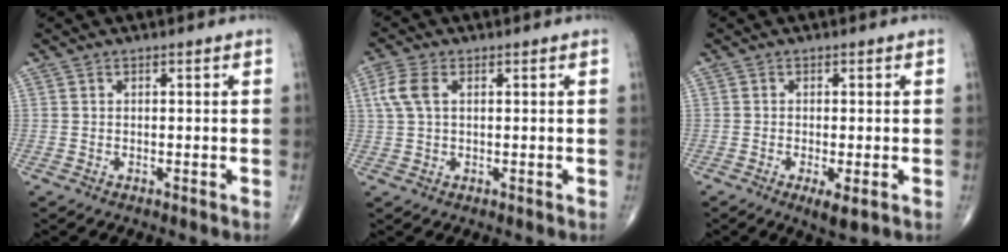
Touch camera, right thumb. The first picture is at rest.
{"total": 4.9, "force": [1.3, 2.7, 3.8], "torque": [-0.101, 0.014, 0.025]}
{"total": 3.5, "force": [-1.3, 0.8, 3.1], "torque": [-0.053, -0.010, -0.023]}